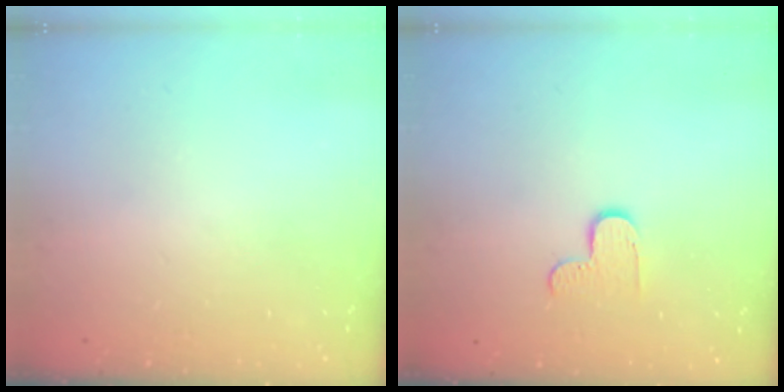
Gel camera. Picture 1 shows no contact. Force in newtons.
{"total": 4.7, "press": 4.6, "slide": 0.4}